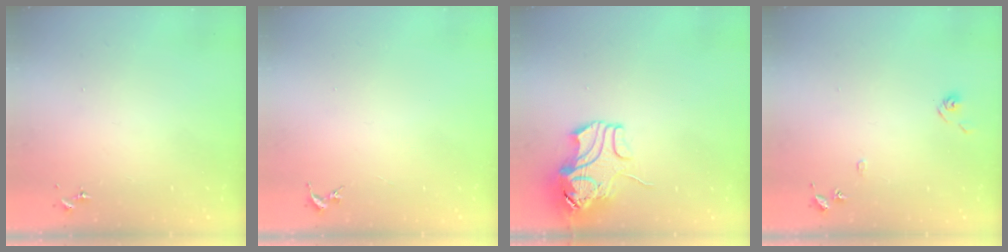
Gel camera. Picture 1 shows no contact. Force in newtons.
{"total": 0.0}
{"total": 11.2, "press": 11.0, "slide": 1.7}
{"total": 7.2, "press": 7.2, "slide": 0.7}